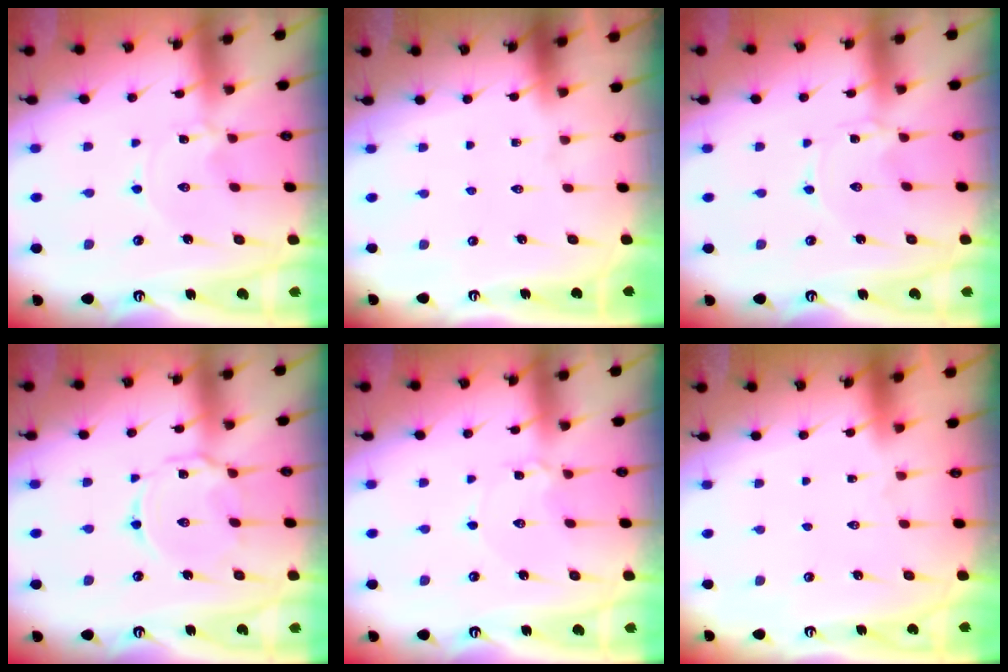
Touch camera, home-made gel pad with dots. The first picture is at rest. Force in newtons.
{"total": 0.0}
{"total": 0.0}
{"total": 6.7, "press": 6.7, "slide": 0.5}
{"total": 2.3, "press": 2.3, "slide": 0.2}
{"total": 1.5, "press": 1.5, "slide": 0.1}